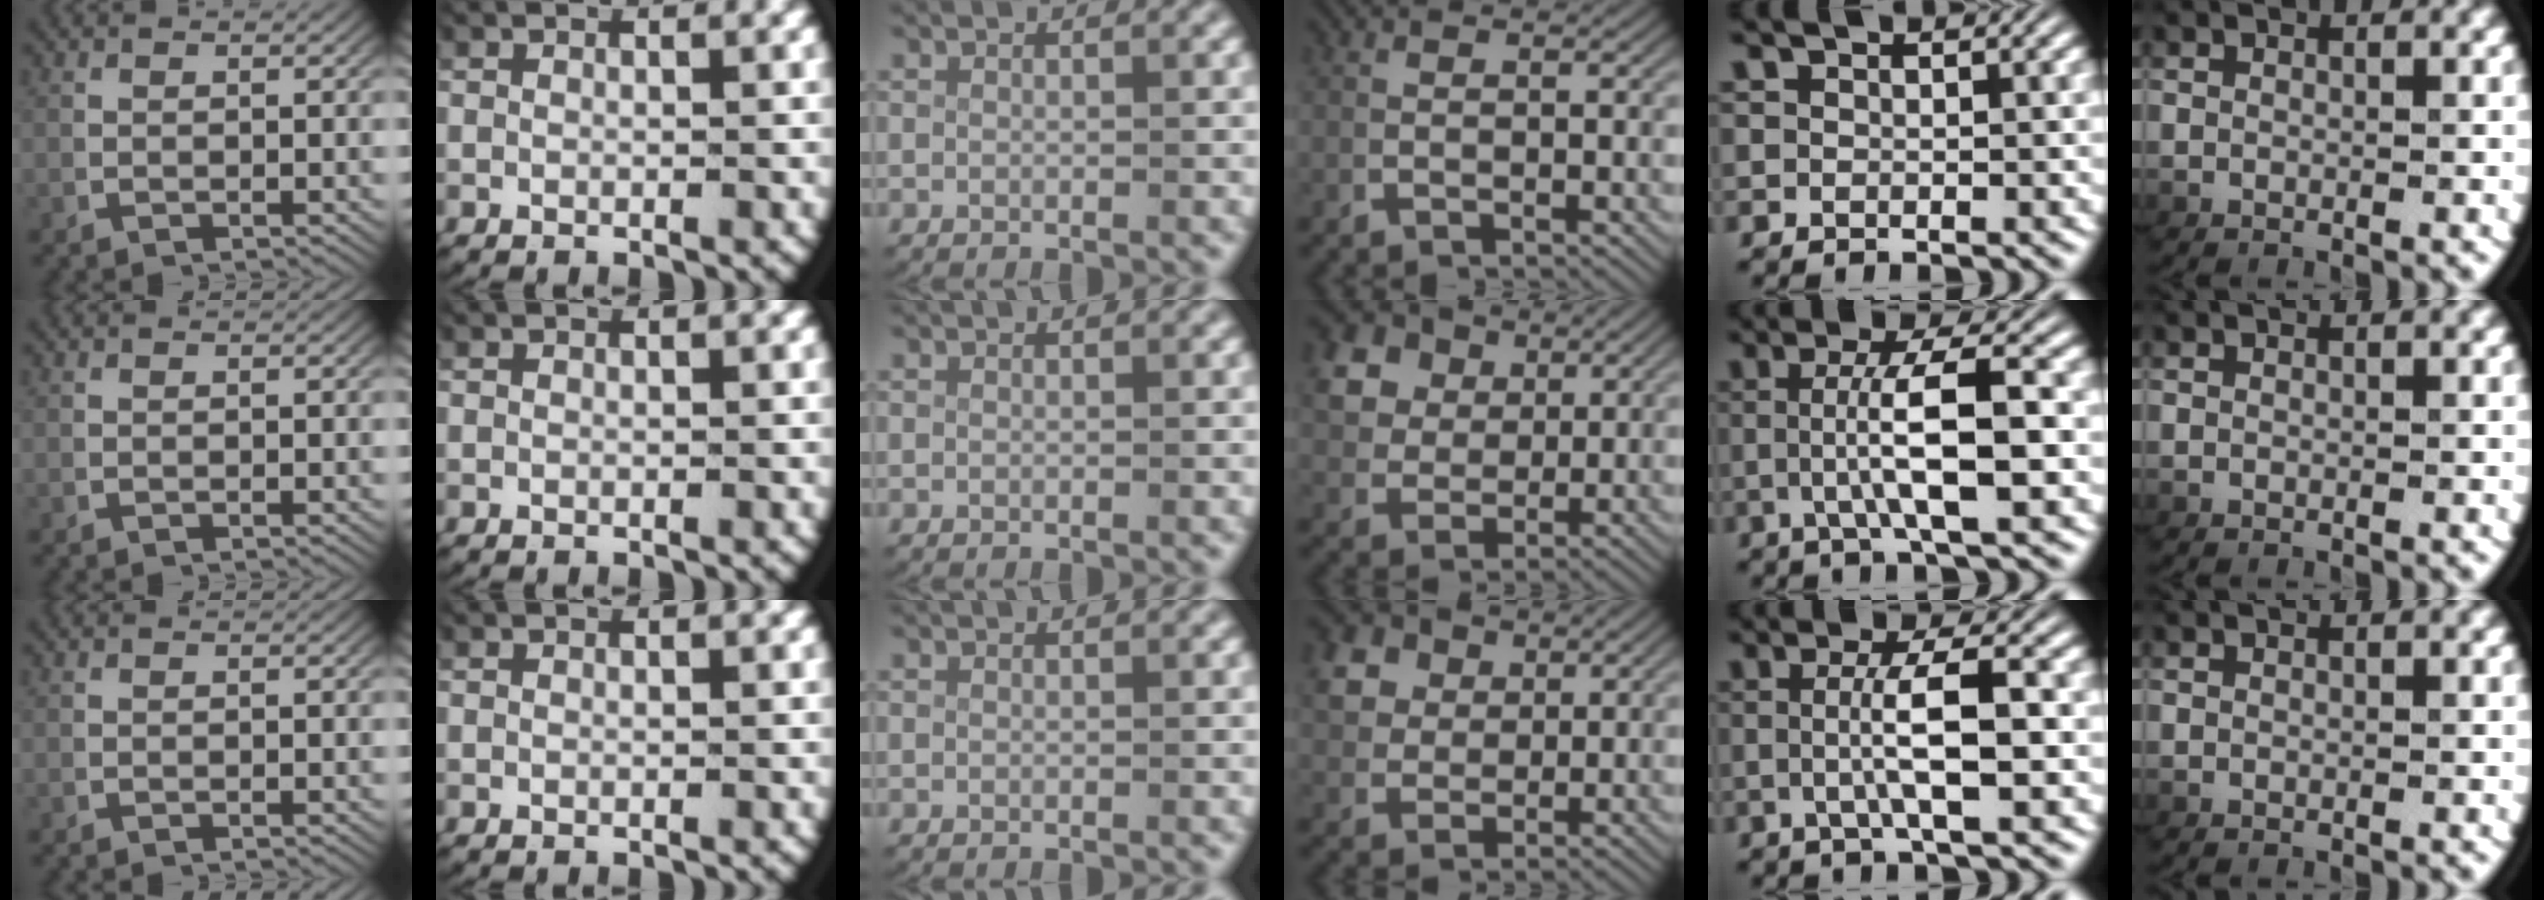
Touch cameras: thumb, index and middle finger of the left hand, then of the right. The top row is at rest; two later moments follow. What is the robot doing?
{"motion": "lift_and_place", "object": "card"}